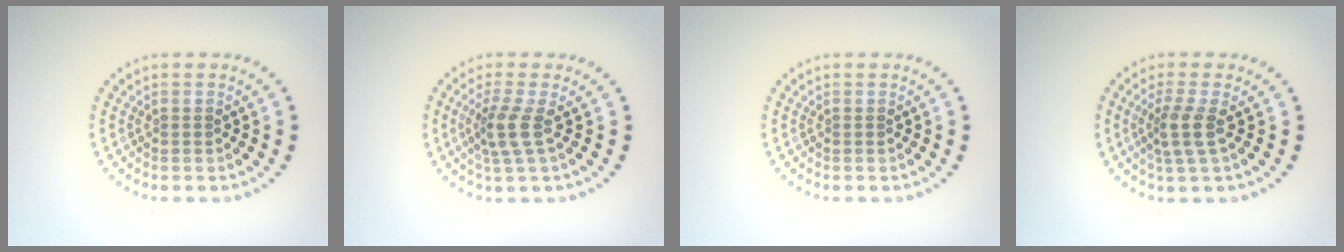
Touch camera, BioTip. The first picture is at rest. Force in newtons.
{"total": 2.5, "press": 1.9, "slide": 1.6}
{"total": 0.0}
{"total": 2.4, "press": 1.9, "slide": 1.6}